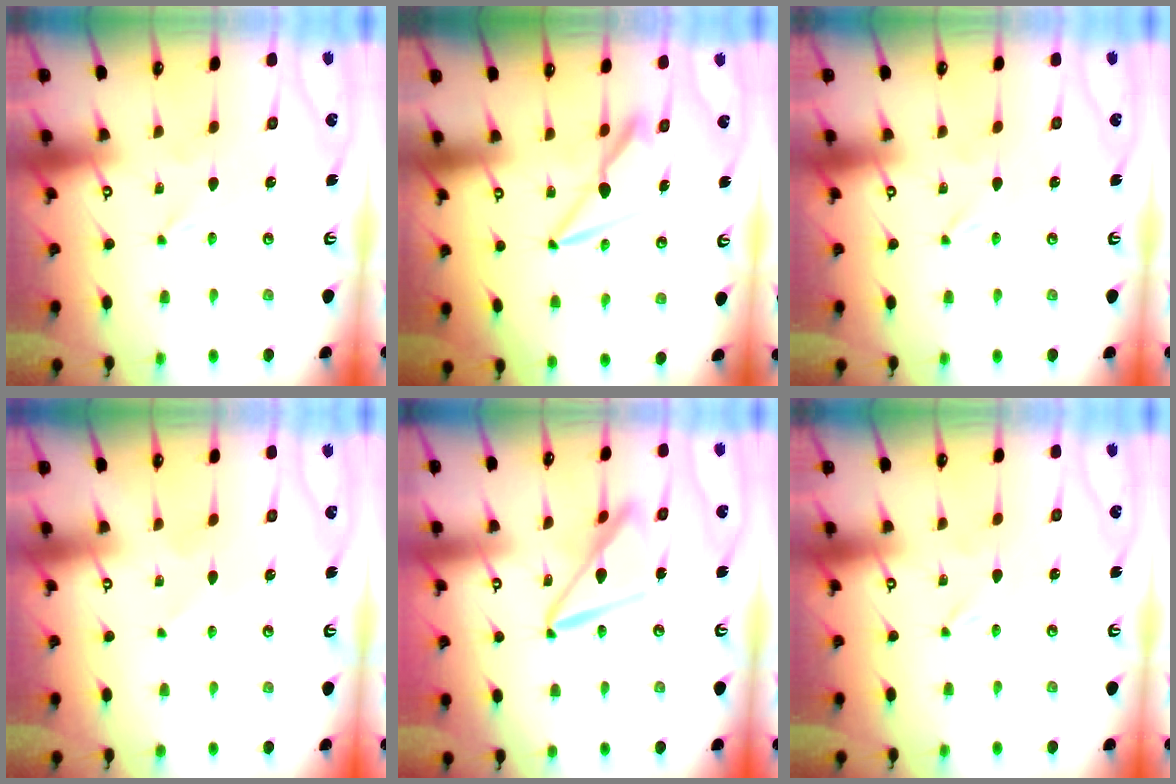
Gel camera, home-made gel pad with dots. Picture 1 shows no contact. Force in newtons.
{"total": 7.8, "press": 7.7, "slide": 1.0}
{"total": 0.0}
{"total": 2.1, "press": 2.1, "slide": 0.2}
{"total": 13.5, "press": 13.4, "slide": 1.4}
{"total": 0.0}